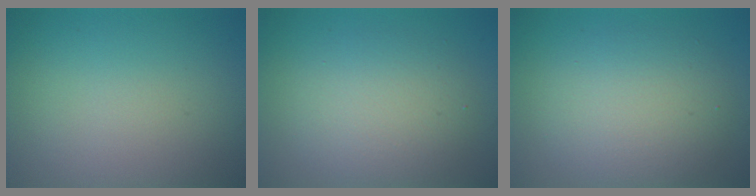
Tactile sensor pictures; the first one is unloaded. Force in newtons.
{"total": 4.6, "press": 4.5, "slide": 0.4}
{"total": 5.4, "press": 5.4, "slide": 0.3}